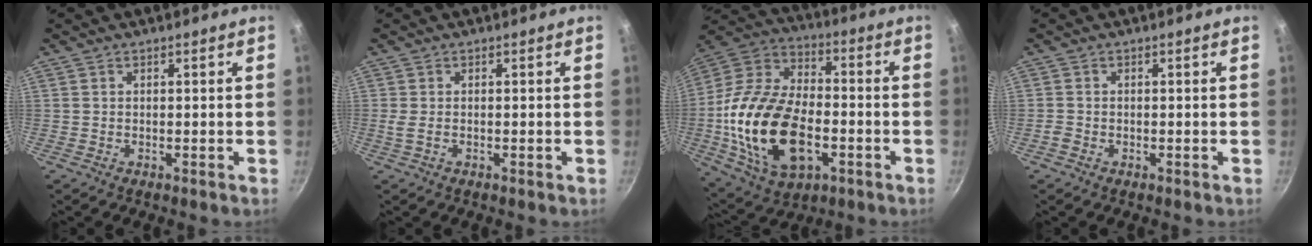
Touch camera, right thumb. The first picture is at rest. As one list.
[{"total": 1.4, "force": [-0.2, 0.6, 1.3], "torque": [-0.032, 0.002, -0.005]}, {"total": 25.2, "force": [-5.2, 15.2, 19.5], "torque": [-0.364, 0.029, -0.092]}, {"total": 0.0}]